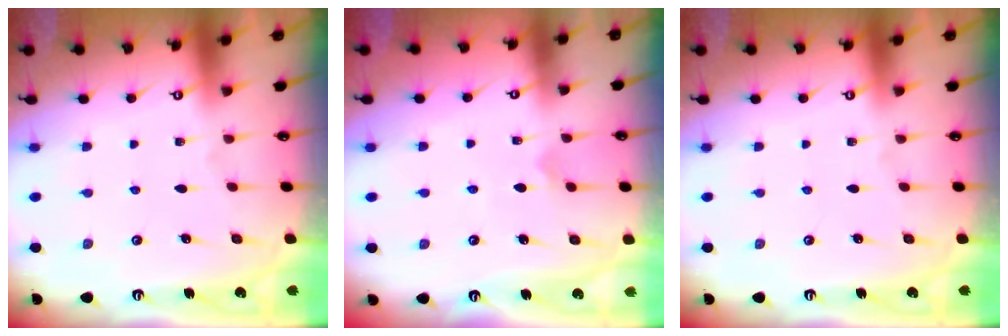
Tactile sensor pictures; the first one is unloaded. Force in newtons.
{"total": 4.3, "press": 4.3, "slide": 0.5}
{"total": 0.0}